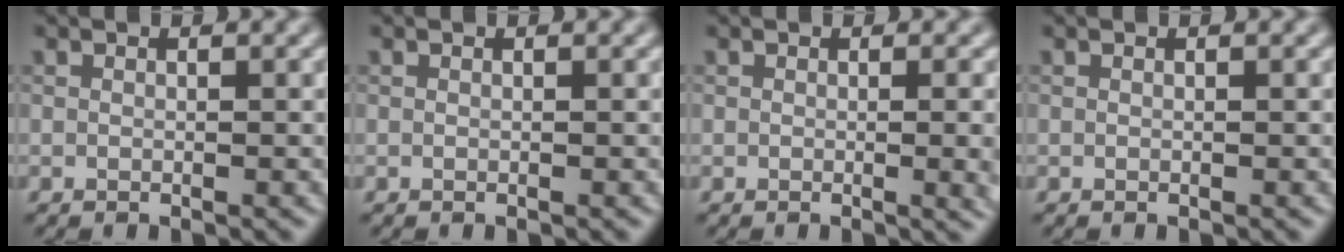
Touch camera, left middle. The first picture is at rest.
{"total": 0.0}
{"total": 3.0, "force": [-0.1, 1.0, 2.8], "torque": [-0.027, -0.003, -0.002]}
{"total": 0.0}